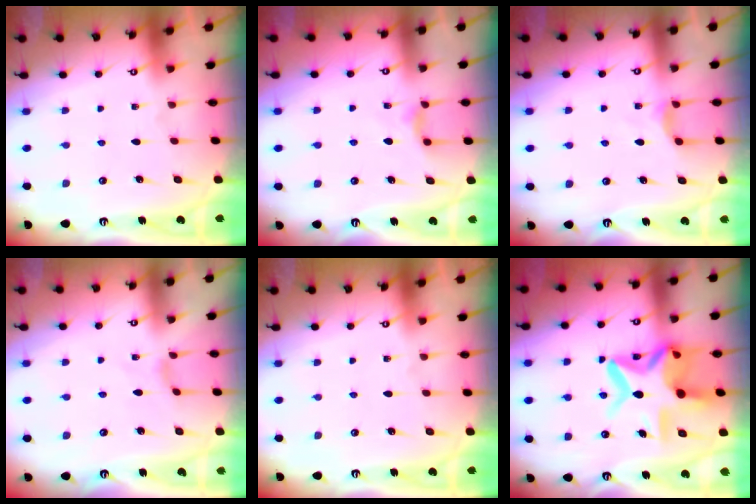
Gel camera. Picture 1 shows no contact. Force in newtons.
{"total": 3.8, "press": 3.8, "slide": 0.6}
{"total": 2.6, "press": 2.5, "slide": 0.4}
{"total": 0.0}
{"total": 0.0}
{"total": 16.4, "press": 16.4, "slide": 1.3}